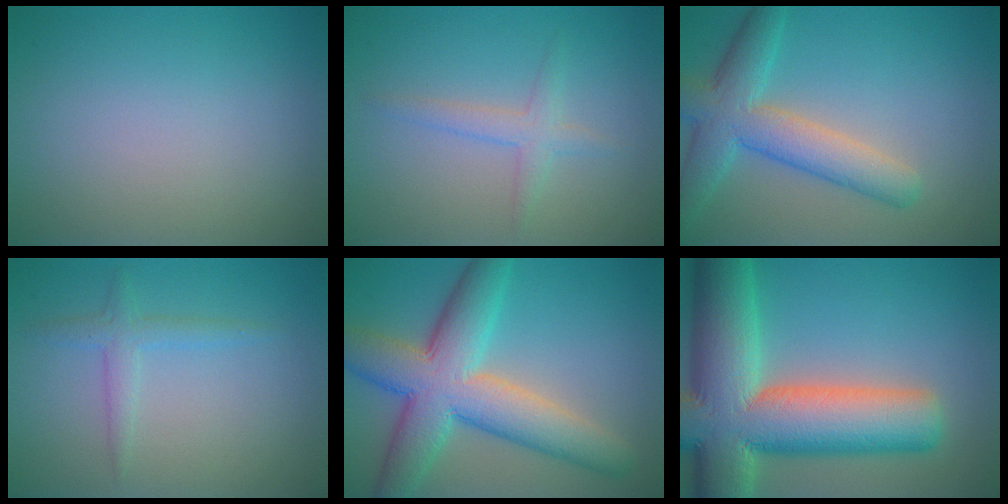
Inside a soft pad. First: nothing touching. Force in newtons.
{"total": 1.9, "press": 1.9, "slide": 0.1}
{"total": 6.1, "press": 6.1, "slide": 0.3}
{"total": 1.8, "press": 1.7, "slide": 0.1}
{"total": 9.7, "press": 9.7, "slide": 0.4}
{"total": 15.9, "press": 15.9, "slide": 1.0}